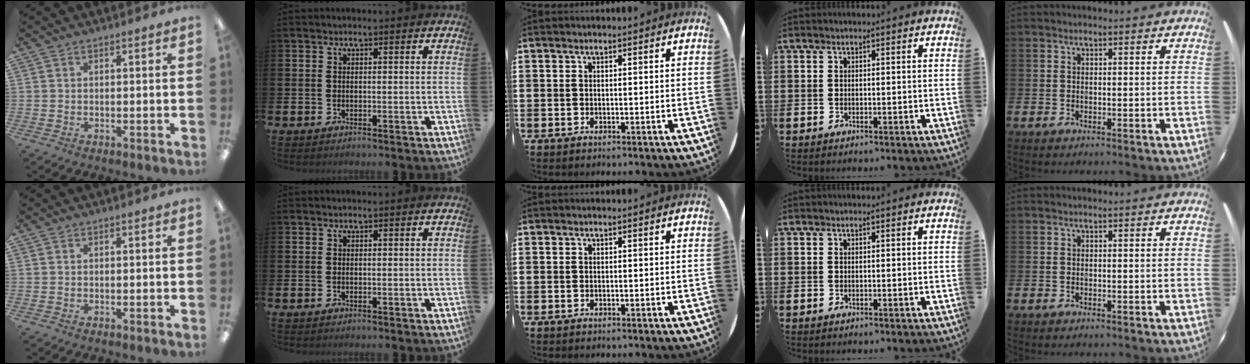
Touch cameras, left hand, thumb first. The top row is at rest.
{}